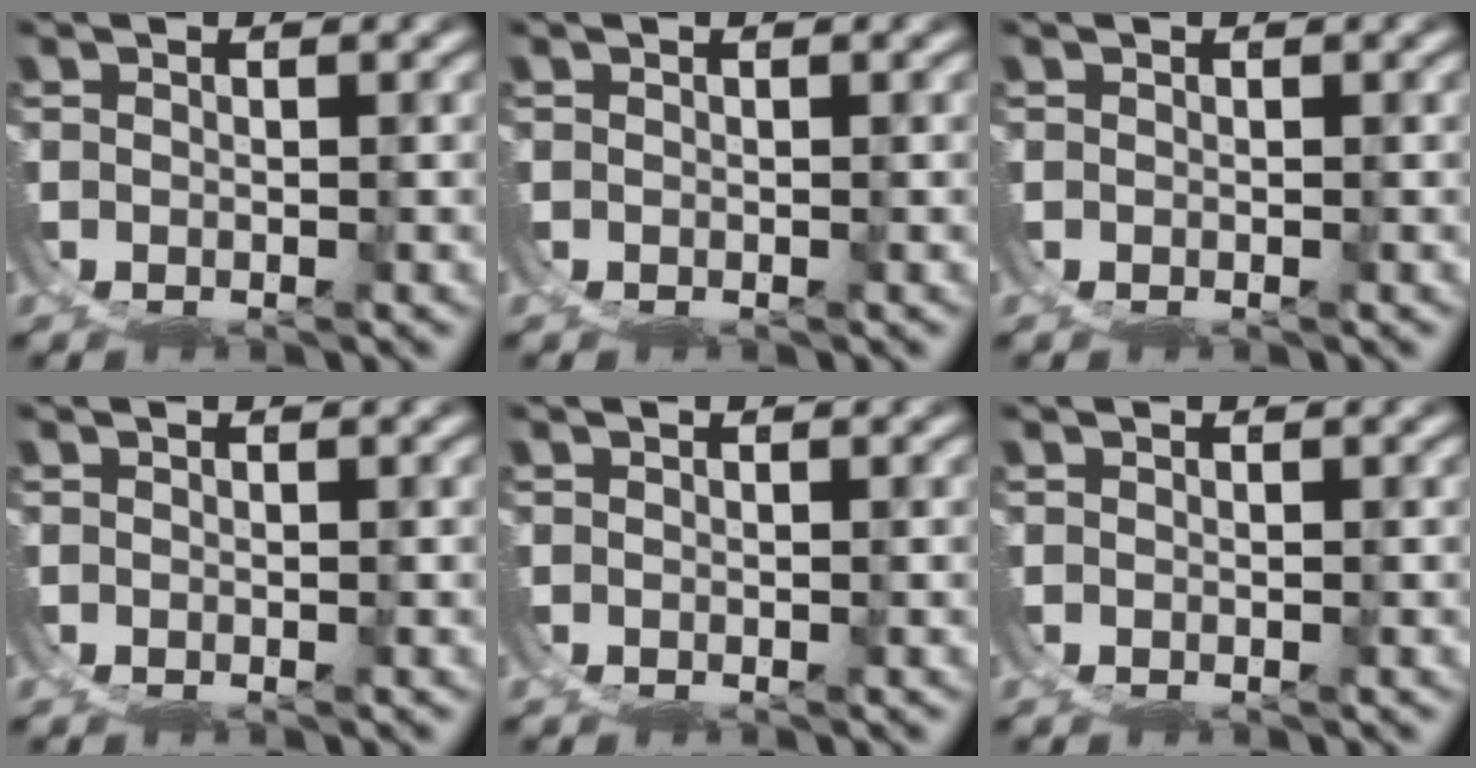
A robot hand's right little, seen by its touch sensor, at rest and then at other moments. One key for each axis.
{"total": 0.0}
{"total": 0.0}
{"total": 0.0}
{"total": 0.0}
{"total": 0.0}